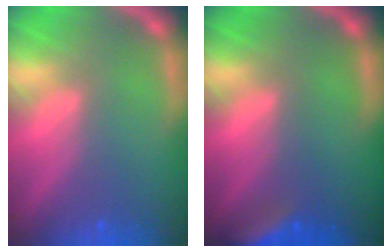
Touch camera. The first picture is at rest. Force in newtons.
{"total": 4.4}